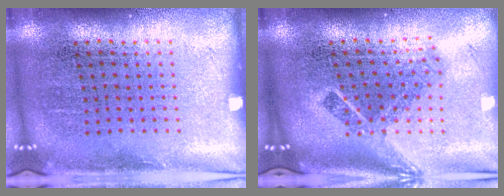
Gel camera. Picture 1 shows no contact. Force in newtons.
{"total": 2.2, "press": 1.5, "slide": 1.6}